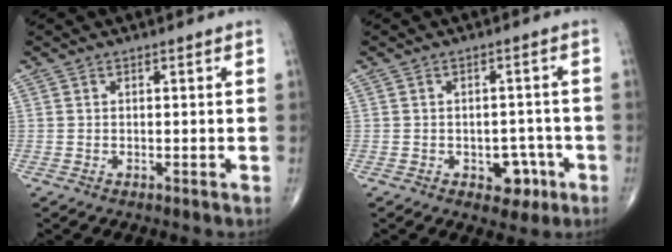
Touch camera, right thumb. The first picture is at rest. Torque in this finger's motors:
{"motor_torque": [2.87, 1.06, 0.27, -0.28, 0.09]}